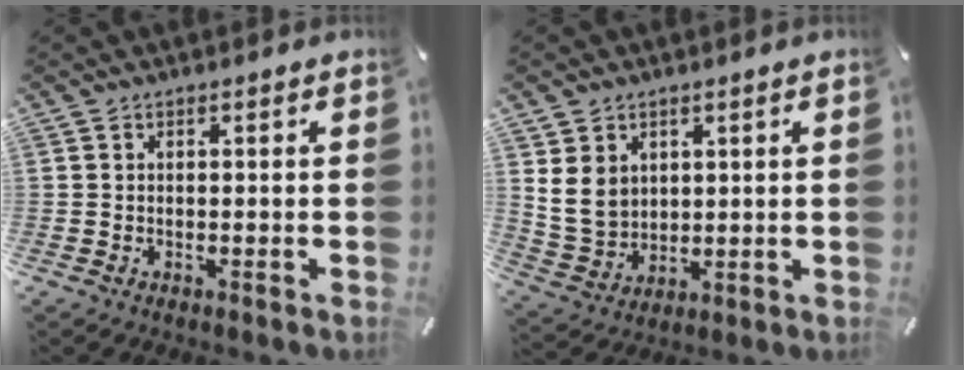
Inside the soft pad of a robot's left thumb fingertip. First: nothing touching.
{"total": 7.9, "force": [2.6, 7.0, 2.6], "torque": [-0.080, -0.007, 0.050]}